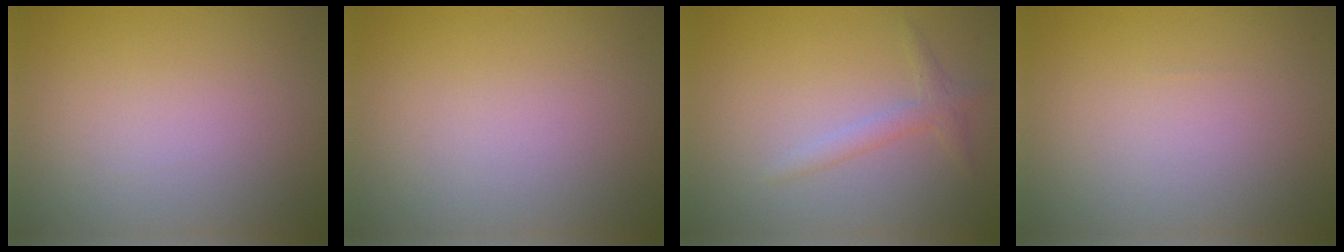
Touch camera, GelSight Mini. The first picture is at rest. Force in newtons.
{"total": 0.0}
{"total": 1.6, "press": 1.6, "slide": 0.1}
{"total": 0.0}